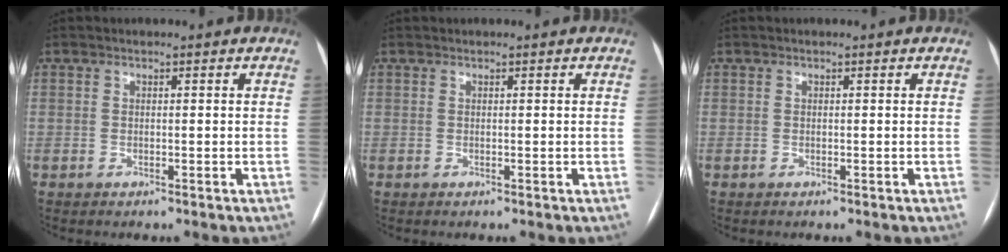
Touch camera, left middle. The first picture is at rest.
{"total": 0.0}
{"total": 0.0}